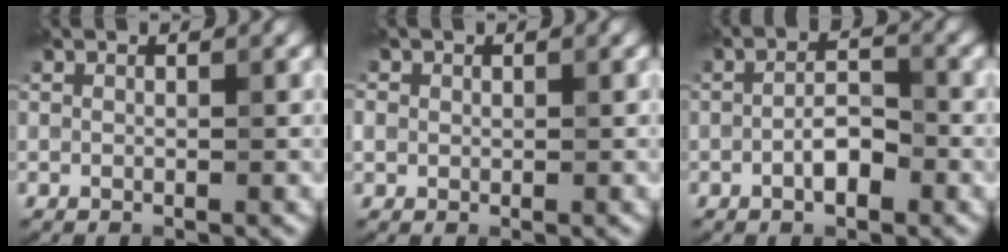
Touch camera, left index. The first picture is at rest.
{"total": 1.2, "force": [0.3, 1.1, 0.3], "torque": [-0.006, 0.001, 0.003]}
{"total": 2.7, "force": [-1.1, 1.1, 2.2], "torque": [-0.038, 0.006, -0.025]}